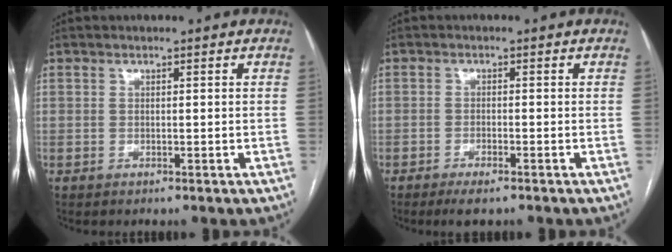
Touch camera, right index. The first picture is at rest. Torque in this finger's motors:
{"motor_torque": [0.30, -0.08, 0.12, 0.02]}